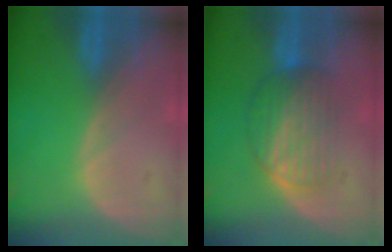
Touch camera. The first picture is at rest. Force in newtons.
{"total": 6.5, "press": 6.3, "slide": 1.5}